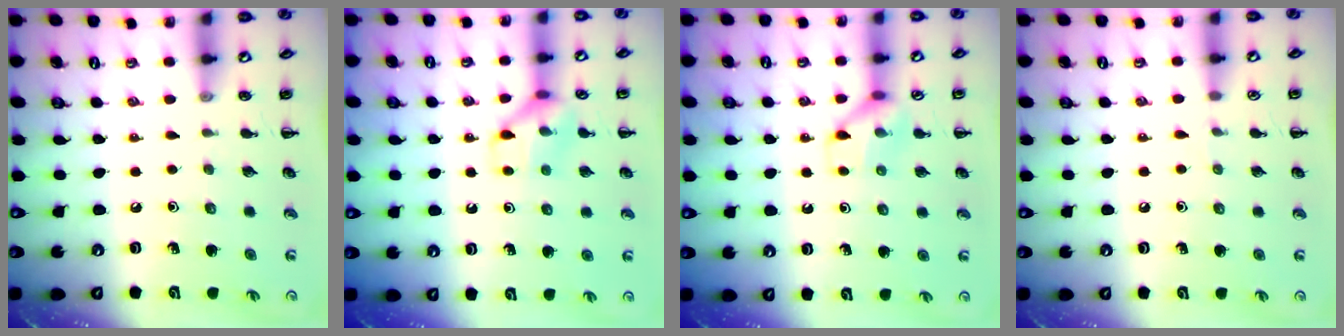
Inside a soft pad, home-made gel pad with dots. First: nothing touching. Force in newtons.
{"total": 9.5, "press": 9.5, "slide": 0.2}
{"total": 8.9, "press": 8.9, "slide": 0.5}
{"total": 2.9, "press": 2.7, "slide": 1.1}